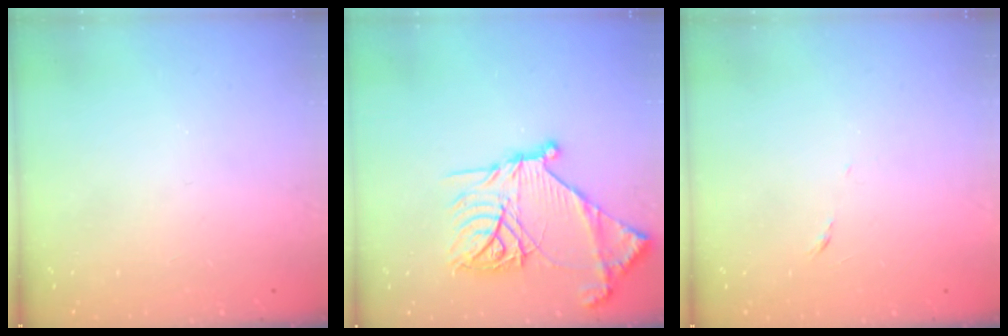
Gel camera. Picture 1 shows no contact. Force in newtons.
{"total": 22.5, "press": 22.4, "slide": 2.2}
{"total": 3.9, "press": 3.8, "slide": 0.9}